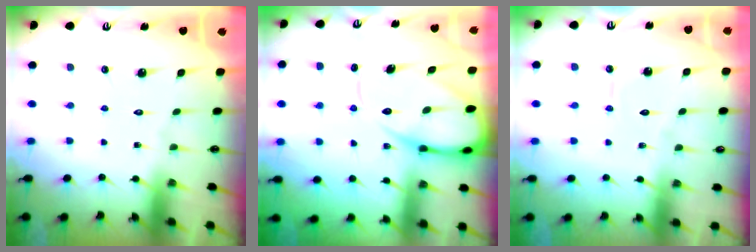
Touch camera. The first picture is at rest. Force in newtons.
{"total": 12.1, "press": 12.0, "slide": 1.4}
{"total": 3.8, "press": 3.8, "slide": 0.2}